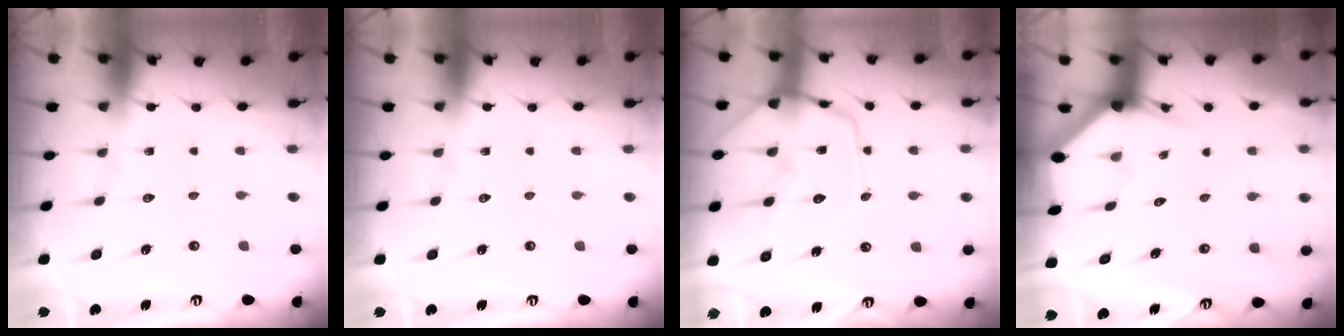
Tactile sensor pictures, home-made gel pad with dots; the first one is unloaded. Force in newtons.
{"total": 0.0}
{"total": 13.0, "press": 13.0, "slide": 1.3}
{"total": 3.0, "press": 3.0, "slide": 0.1}